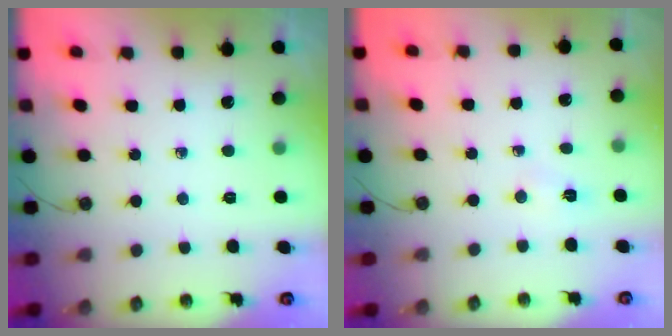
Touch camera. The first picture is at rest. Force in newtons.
{"total": 2.7, "press": 1.1, "slide": 2.5}